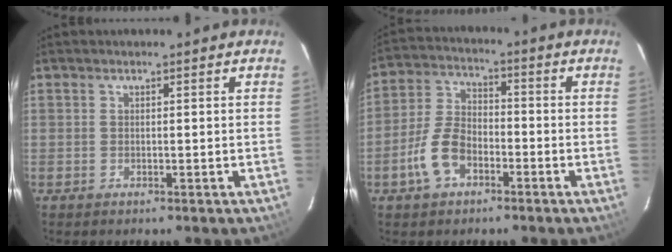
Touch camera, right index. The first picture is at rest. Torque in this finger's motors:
{"motor_torque": [0.49, -0.15, -0.04, -0.06]}